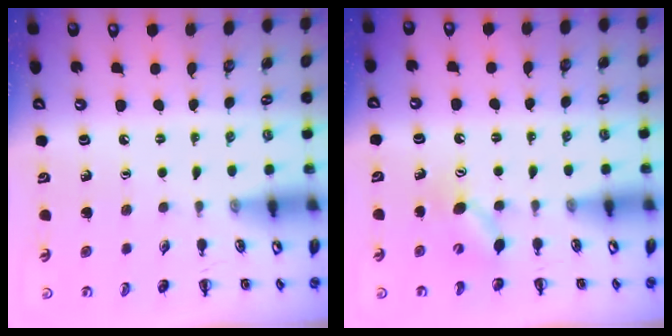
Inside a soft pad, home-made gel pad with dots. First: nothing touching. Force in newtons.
{"total": 6.1, "press": 5.9, "slide": 1.4}